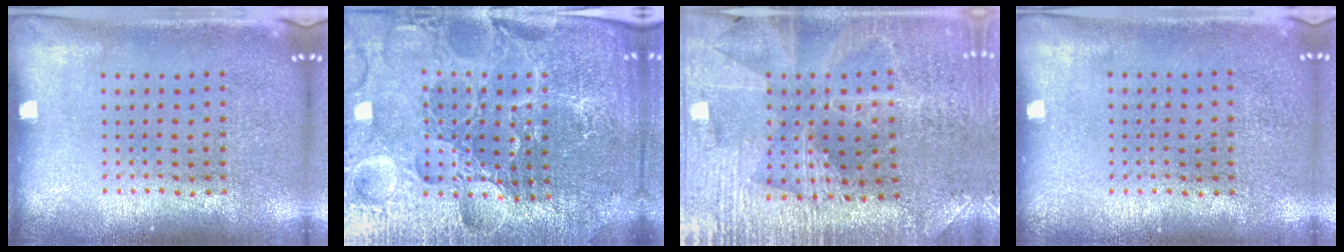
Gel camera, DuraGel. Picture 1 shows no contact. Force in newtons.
{"total": 6.2, "press": 5.6, "slide": 2.7}
{"total": 3.0, "press": 2.9, "slide": 0.4}
{"total": 0.0}